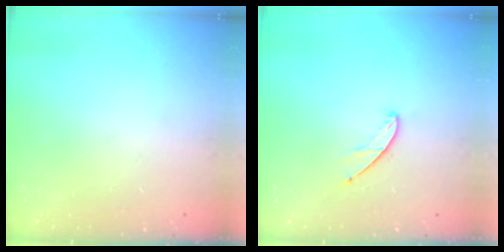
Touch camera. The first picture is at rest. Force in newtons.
{"total": 4.7, "press": 4.7, "slide": 0.3}